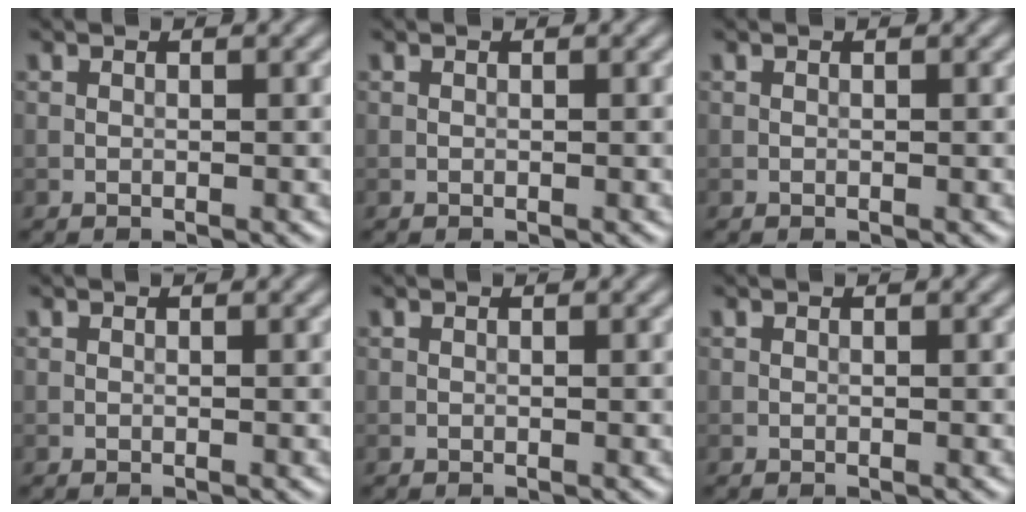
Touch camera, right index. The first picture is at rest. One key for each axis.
{"total": 0.0}
{"total": 0.0}
{"total": 0.0}
{"total": 0.0}
{"total": 0.0}